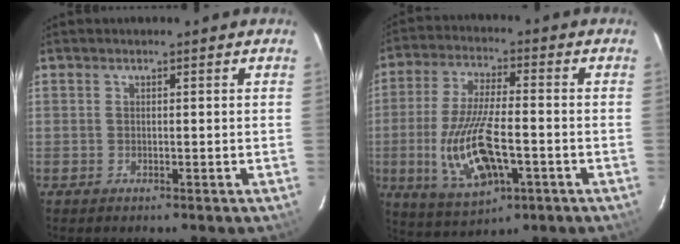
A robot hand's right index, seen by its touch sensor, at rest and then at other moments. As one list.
[{"total": 15.1, "force": [-4.1, 5.7, 13.3], "torque": [-0.277, -0.014, -0.065]}]